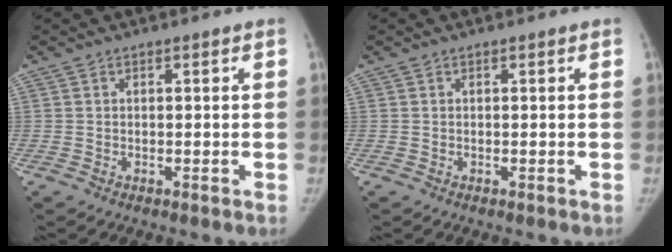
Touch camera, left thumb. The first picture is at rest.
{"total": 0.0}